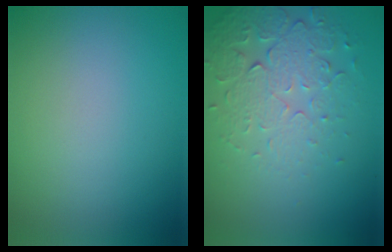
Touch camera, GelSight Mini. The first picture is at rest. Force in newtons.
{"total": 5.3, "press": 3.5, "slide": 3.9}